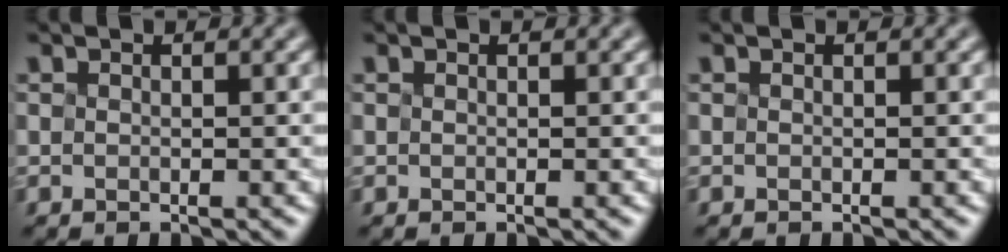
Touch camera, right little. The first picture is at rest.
{"total": 0.0}
{"total": 0.0}